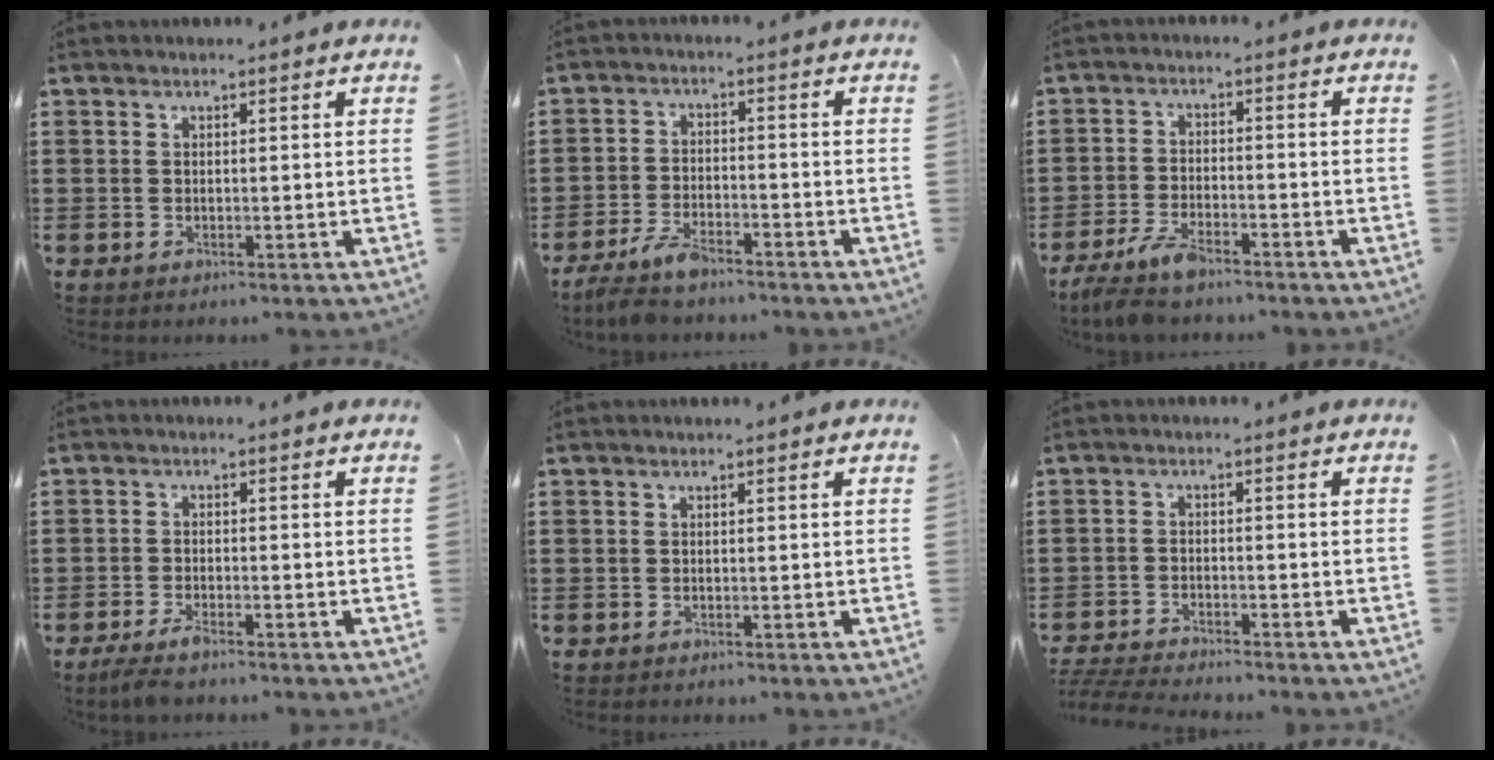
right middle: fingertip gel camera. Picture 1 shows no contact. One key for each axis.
{"total": 4.7, "fx": -4.1, "fy": 1.0, "fz": 2.1, "tx": -0.055, "ty": -0.005, "tz": -0.085}
{"total": 5.0, "fx": -4.2, "fy": 1.0, "fz": 2.4, "tx": -0.068, "ty": -0.009, "tz": -0.089}
{"total": 2.5, "fx": -2.0, "fy": 0.2, "fz": 1.5, "tx": -0.041, "ty": -0.004, "tz": -0.041}
{"total": 0.0}
{"total": 3.8, "fx": -3.7, "fy": -0.1, "fz": 0.7, "tx": -0.026, "ty": -0.008, "tz": -0.080}